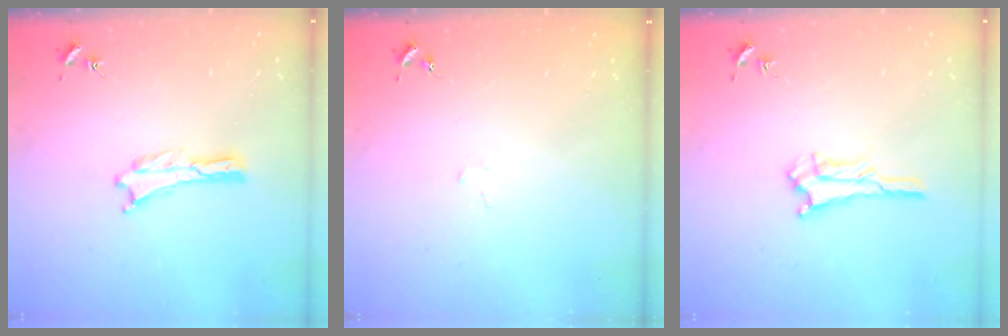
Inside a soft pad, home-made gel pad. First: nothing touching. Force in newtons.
{"total": 1.0, "press": 1.0, "slide": 0.1}
{"total": 2.3, "press": 2.2, "slide": 0.2}